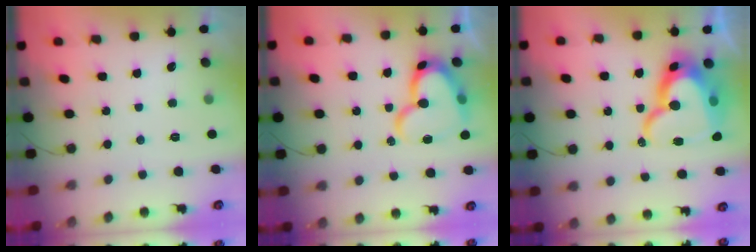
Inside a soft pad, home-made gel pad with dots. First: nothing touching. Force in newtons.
{"total": 17.5, "press": 17.4, "slide": 2.0}
{"total": 20.7, "press": 20.6, "slide": 2.1}